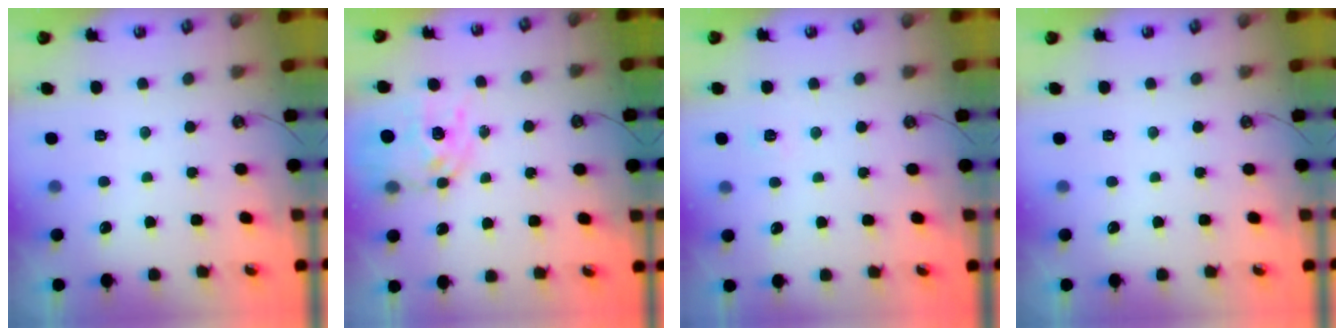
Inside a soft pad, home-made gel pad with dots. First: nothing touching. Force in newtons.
{"total": 11.9, "press": 11.8, "slide": 1.1}
{"total": 2.6, "press": 2.6, "slide": 0.2}
{"total": 0.0}